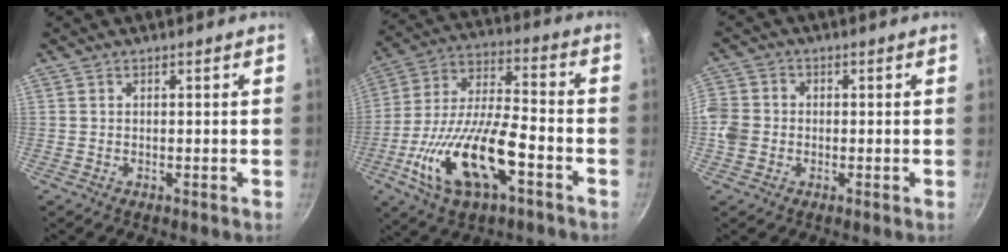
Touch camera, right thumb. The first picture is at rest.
{"total": 19.9, "force": [-7.5, 8.1, 16.6], "torque": [-0.312, 0.030, -0.143]}
{"total": 6.0, "force": [-1.1, 5.3, 2.7], "torque": [-0.045, 0.011, -0.034]}